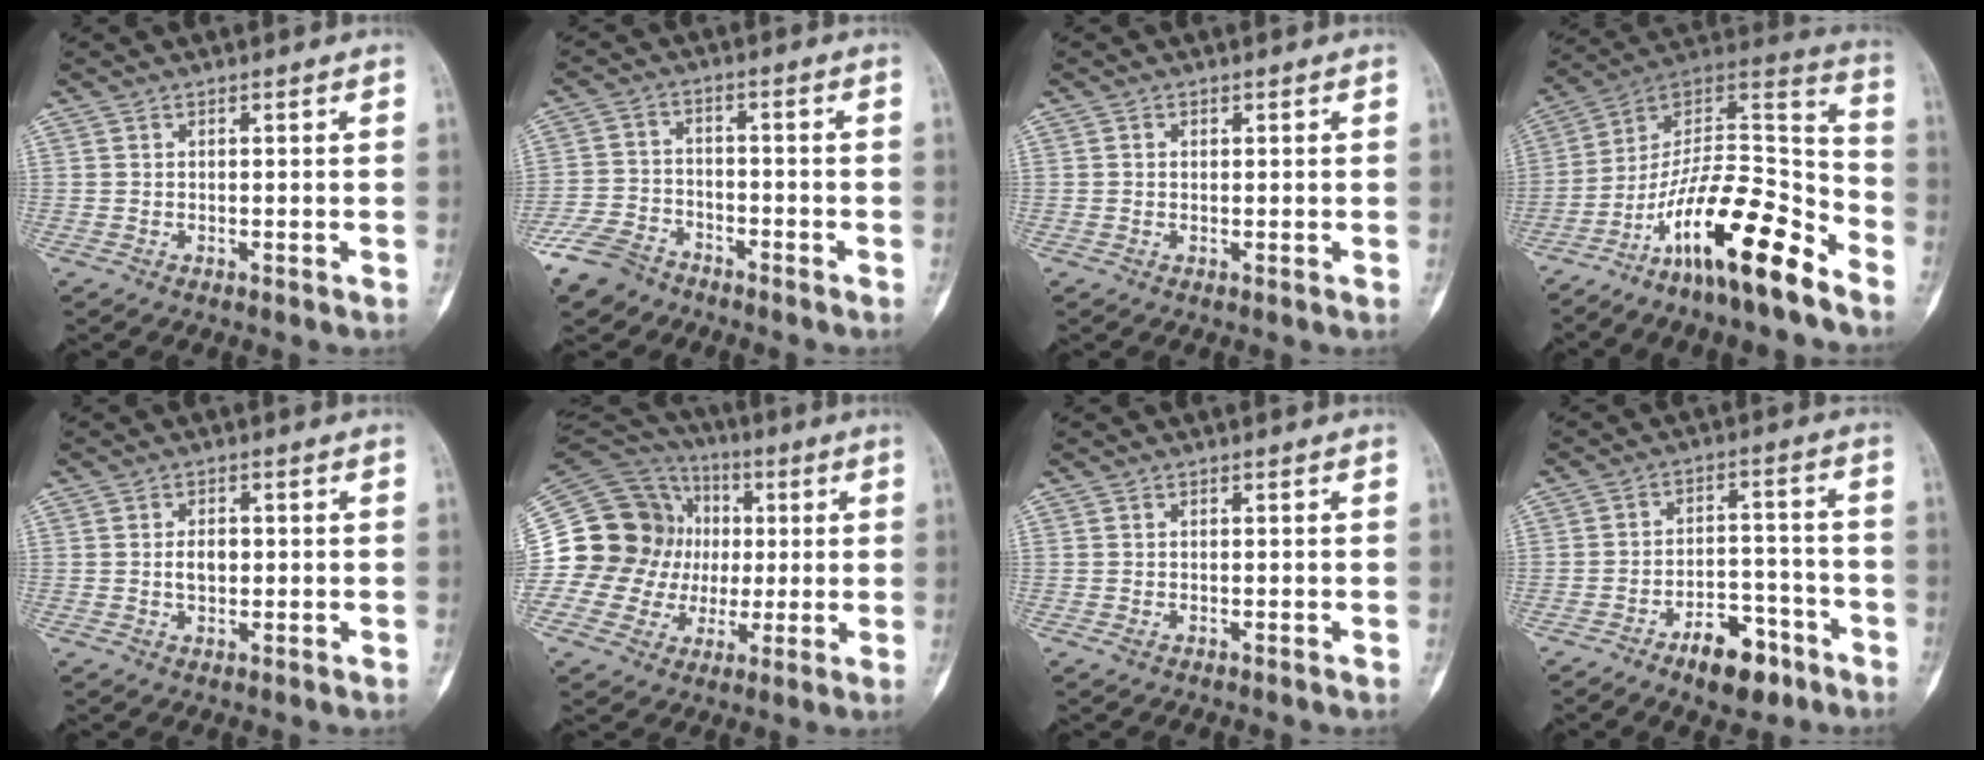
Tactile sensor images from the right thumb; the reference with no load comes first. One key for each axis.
{"total": 8.1, "fx": -6.1, "fy": 4.7, "fz": 2.3, "tx": -0.049, "ty": 0.022, "tz": -0.120}
{"total": 0.6, "fx": 0.1, "fy": 0.5, "fz": 0.1, "tx": -0.001, "ty": 0.001, "tz": 0.004}
{"total": 20.6, "fx": -13.1, "fy": 5.0, "fz": 15.2, "tx": -0.256, "ty": 0.101, "tz": -0.220}
{"total": 3.2, "fx": 0.1, "fy": 2.1, "fz": 2.4, "tx": -0.035, "ty": 0.001, "tz": 0.000}
{"total": 22.6, "fx": 1.1, "fy": 20.4, "fz": 9.8, "tx": -0.168, "ty": 0.067, "tz": 0.036}
{"total": 0.7, "fx": -0.3, "fy": 0.5, "fz": 0.5, "tx": -0.015, "ty": -0.001, "tz": -0.004}
{"total": 9.9, "fx": -6.2, "fy": 5.2, "fz": 5.7, "tx": -0.060, "ty": 0.049, "tz": -0.092}